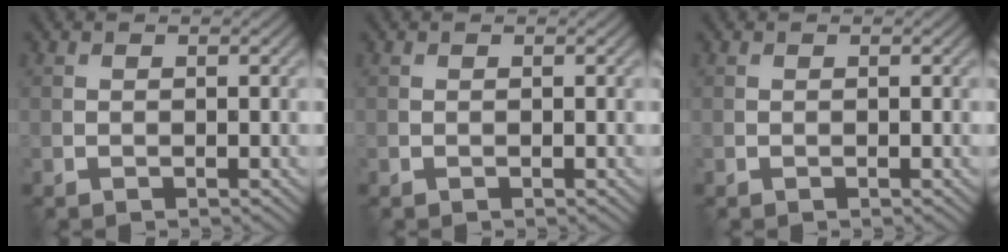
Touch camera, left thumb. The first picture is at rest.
{"total": 0.0}
{"total": 0.0}